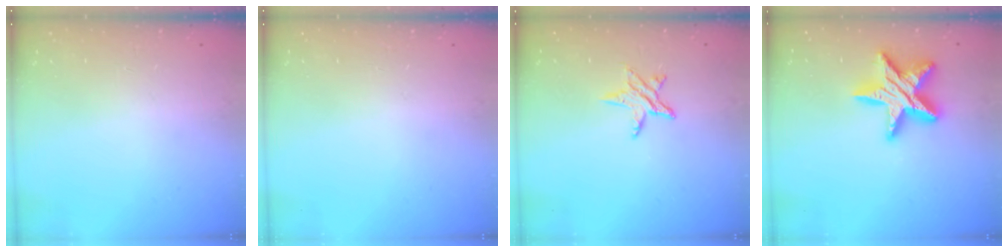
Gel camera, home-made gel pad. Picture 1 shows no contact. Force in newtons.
{"total": 0.0}
{"total": 5.4, "press": 5.3, "slide": 0.6}
{"total": 16.9, "press": 16.9, "slide": 0.9}